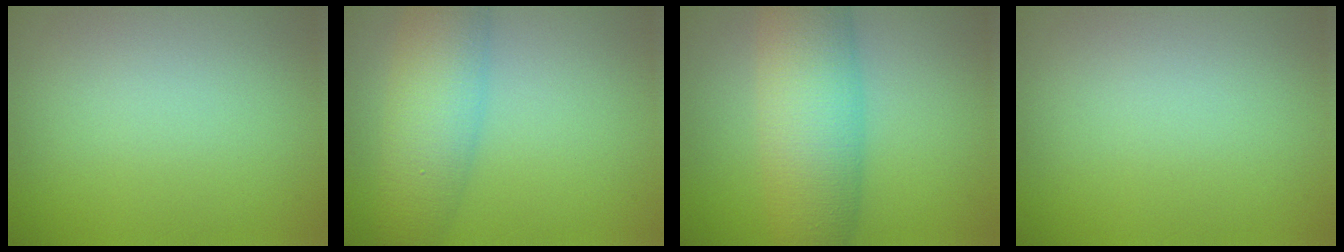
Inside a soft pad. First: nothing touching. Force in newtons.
{"total": 6.3, "press": 6.3, "slide": 0.2}
{"total": 8.5, "press": 8.5, "slide": 0.1}
{"total": 0.0}